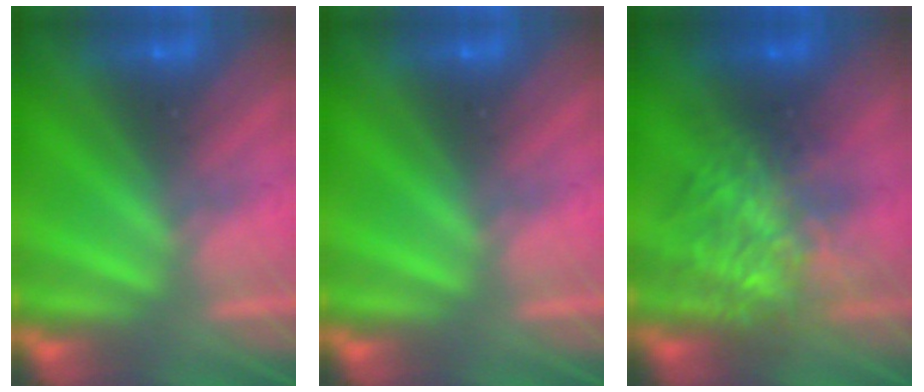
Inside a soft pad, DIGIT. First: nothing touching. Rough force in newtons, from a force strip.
{"total": 0.0}
{"total": 7.3}